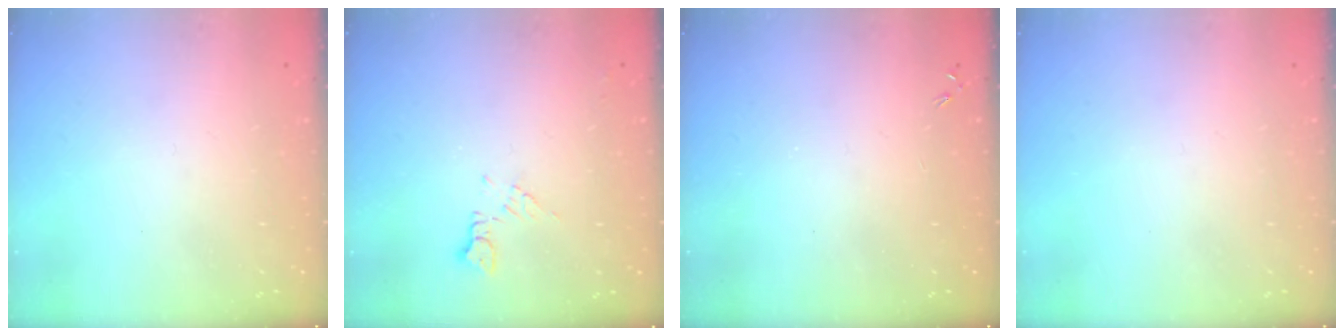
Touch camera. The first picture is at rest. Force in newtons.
{"total": 7.0, "press": 6.9, "slide": 0.8}
{"total": 1.1, "press": 0.9, "slide": 0.5}
{"total": 0.0}